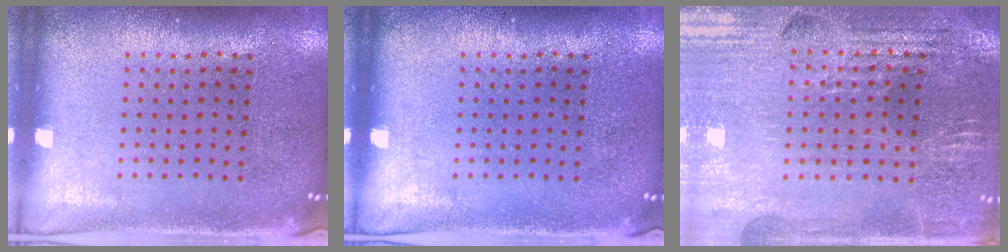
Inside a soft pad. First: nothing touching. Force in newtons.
{"total": 0.0}
{"total": 2.9, "press": 2.8, "slide": 0.4}